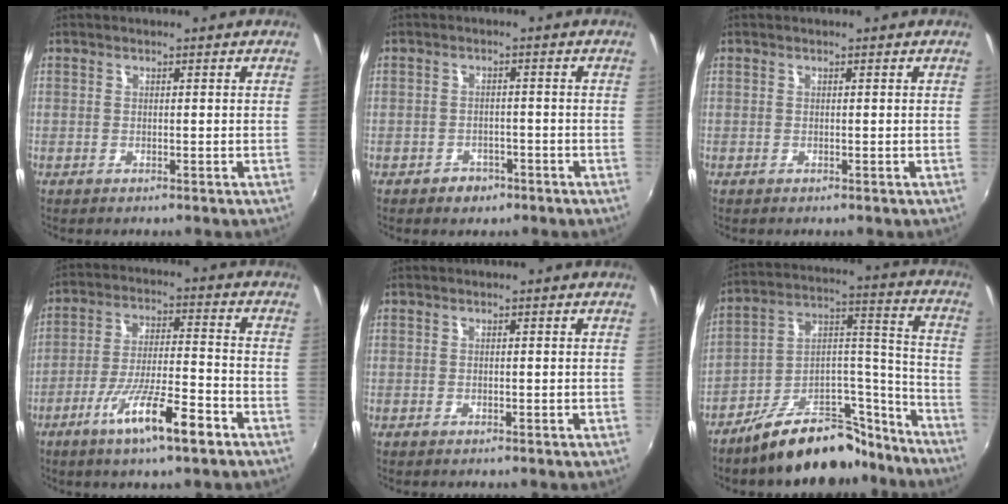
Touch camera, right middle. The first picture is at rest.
{"total": 3.4, "force": [-2.2, 2.5, 0.7], "torque": [-0.025, 0.006, -0.028]}
{"total": 0.0}
{"total": 12.2, "force": [-7.0, 1.6, 9.9], "torque": [-0.190, -0.015, -0.121]}
{"total": 0.0}
{"total": 18.6, "force": [-15.0, 7.5, 8.2], "torque": [-0.120, 0.062, -0.216]}